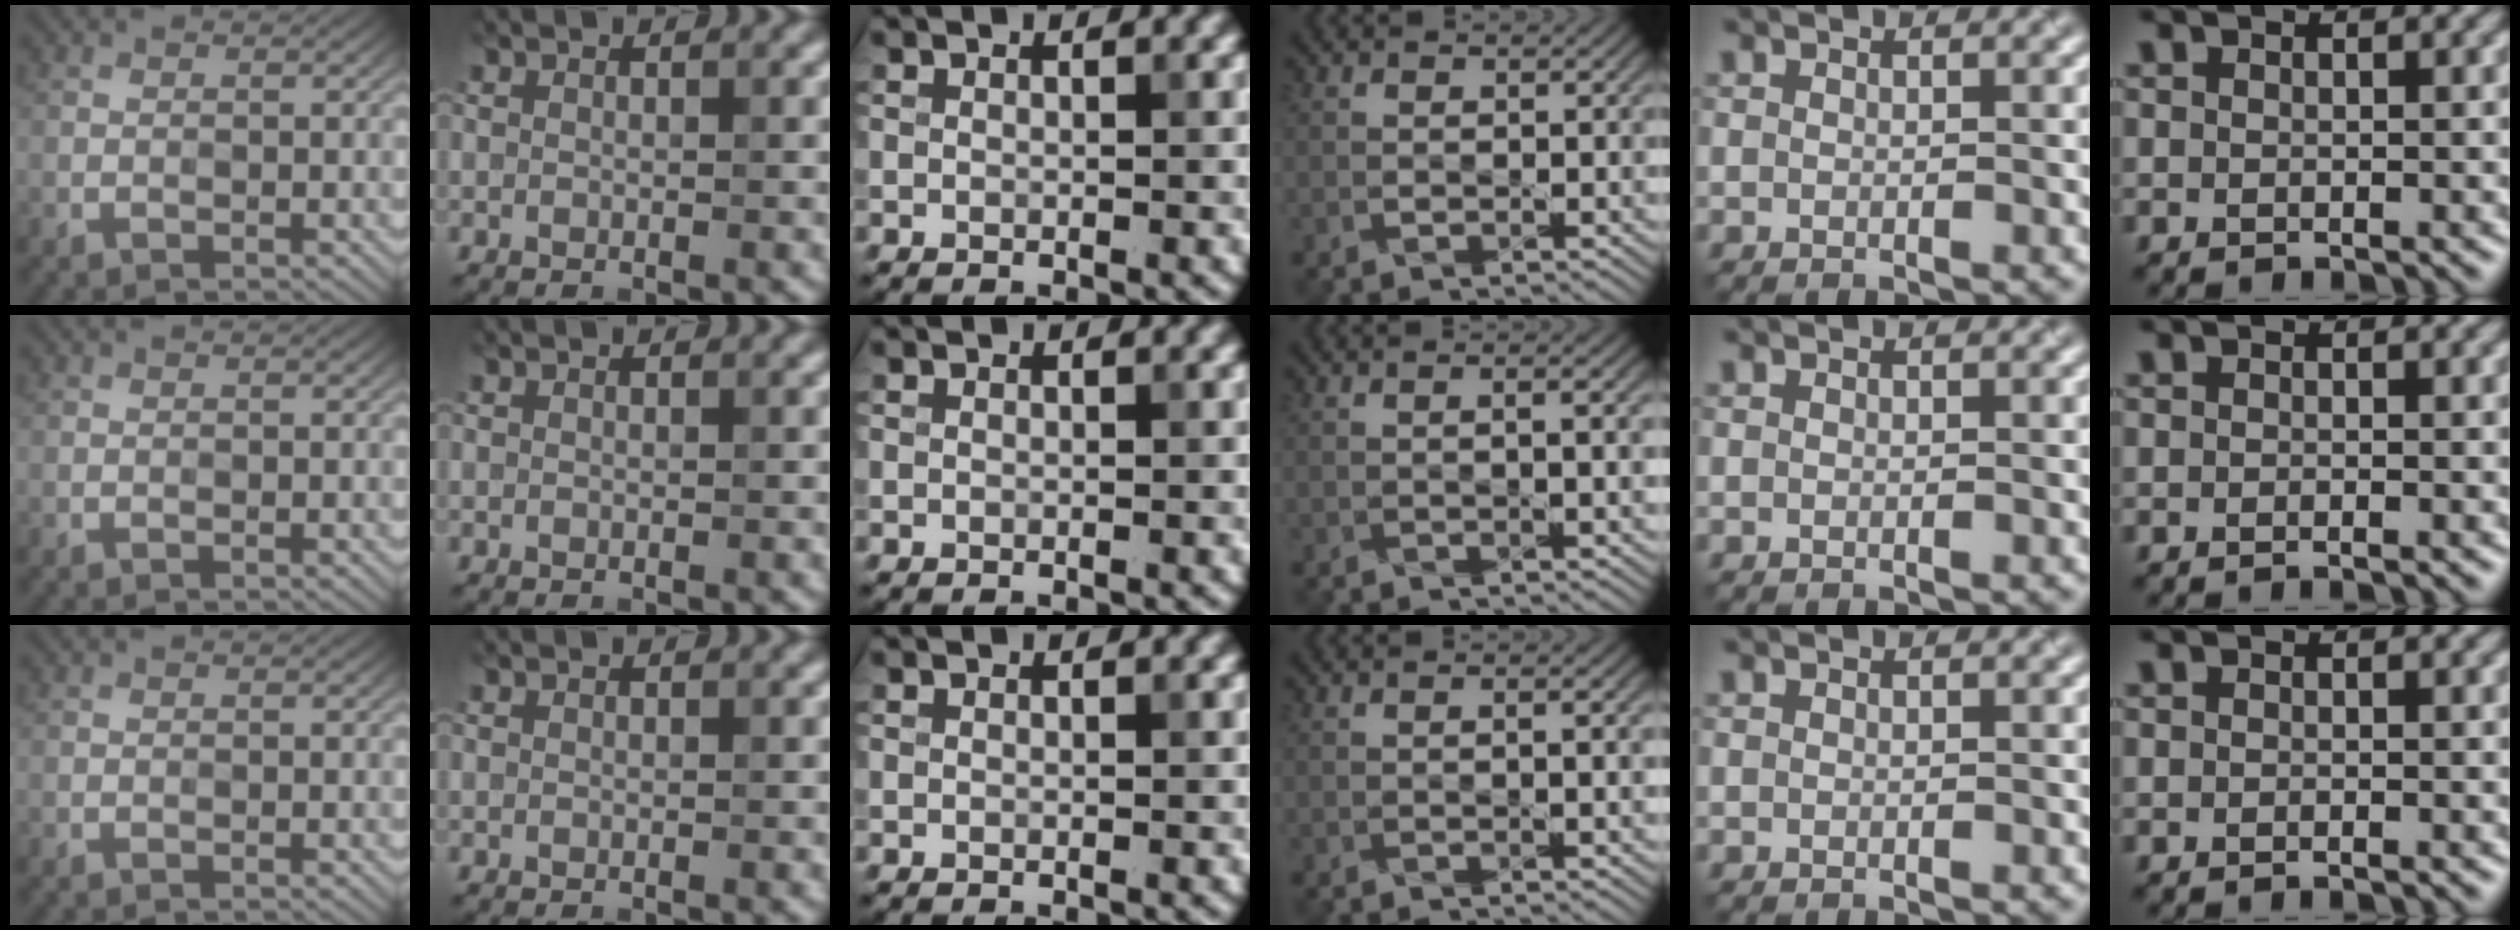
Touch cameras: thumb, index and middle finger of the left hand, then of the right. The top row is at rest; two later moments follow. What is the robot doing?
{"motion": "pour", "object": "cup"}